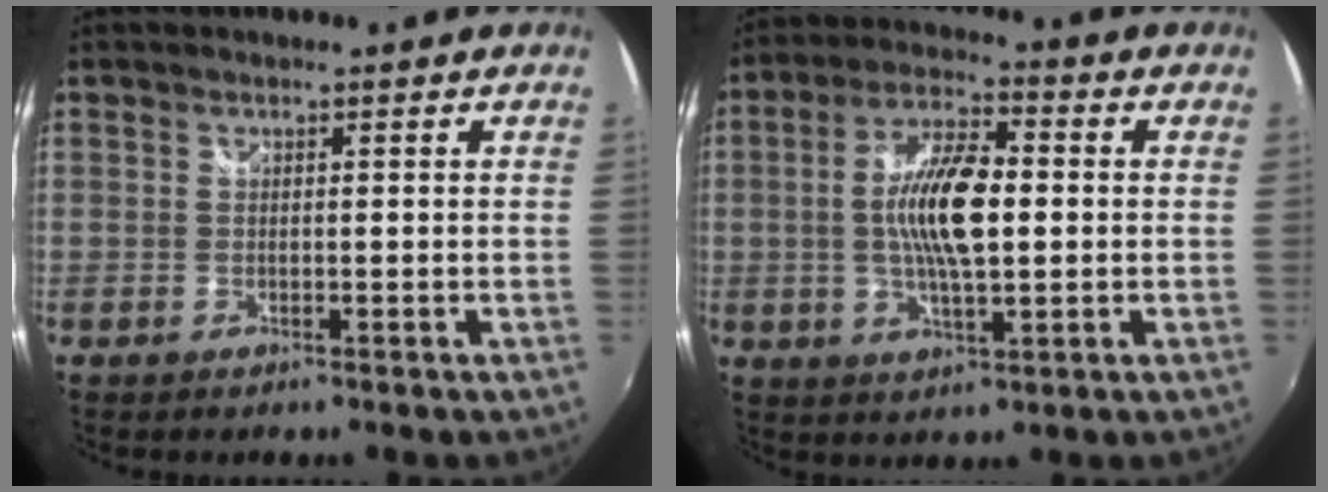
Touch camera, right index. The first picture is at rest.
{"total": 12.0, "force": [-0.1, 4.1, 11.2], "torque": [-0.216, 0.007, -0.003]}